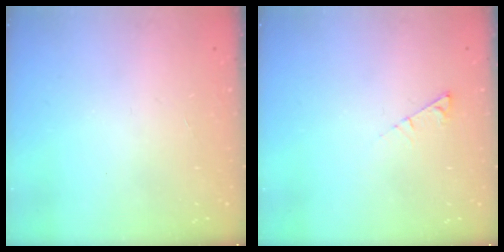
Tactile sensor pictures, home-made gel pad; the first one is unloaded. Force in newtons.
{"total": 3.1, "press": 3.0, "slide": 0.4}